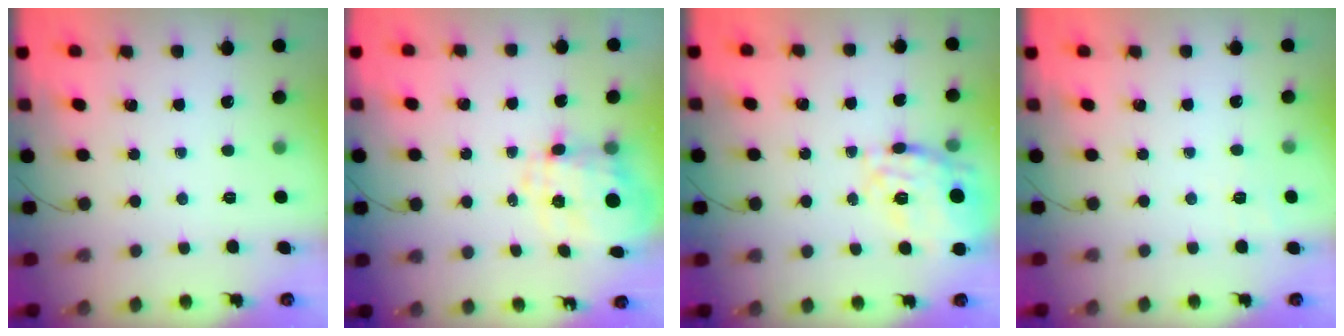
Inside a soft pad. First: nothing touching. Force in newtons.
{"total": 8.7, "press": 8.5, "slide": 1.7}
{"total": 16.3, "press": 16.2, "slide": 1.4}
{"total": 4.3, "press": 3.9, "slide": 1.8}